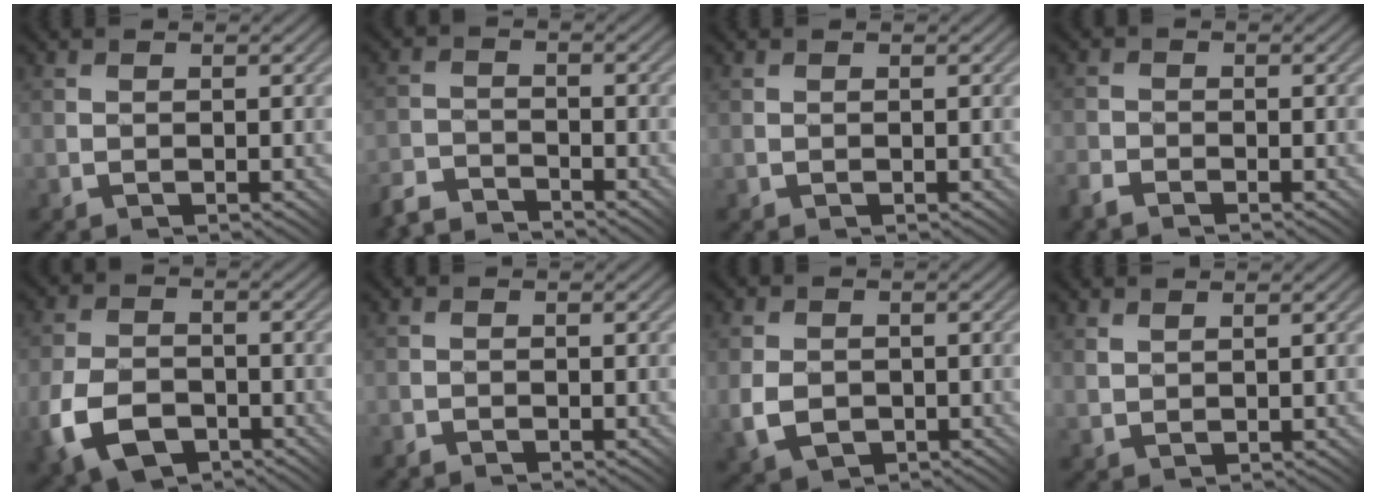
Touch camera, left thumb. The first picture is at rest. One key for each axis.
{"total": 4.7, "fx": -4.6, "fy": 0.8, "fz": 0.7, "tx": -0.014, "ty": 0.000, "tz": -0.100}
{"total": 0.0}
{"total": 2.8, "fx": -2.3, "fy": 1.3, "fz": 1.1, "tx": -0.030, "ty": -0.001, "tz": -0.053}
{"total": 8.7, "fx": -4.1, "fy": 5.5, "fz": 5.3, "tx": -0.137, "ty": -0.017, "tz": -0.081}
{"total": 0.8, "fx": -0.8, "fy": 0.0, "fz": -0.2, "tx": 0.002, "ty": 0.003, "tz": -0.020}
{"total": 5.0, "fx": -1.2, "fy": 3.8, "fz": 3.0, "tx": -0.074, "ty": -0.019, "tz": -0.017}
{"total": 1.5, "fx": 1.3, "fy": 0.3, "fz": 0.7, "tx": -0.021, "ty": 0.001, "tz": 0.027}